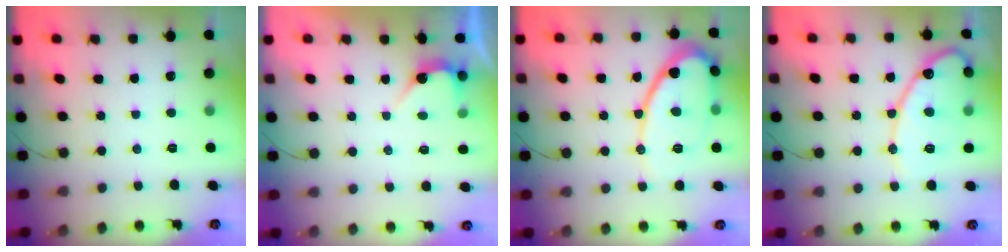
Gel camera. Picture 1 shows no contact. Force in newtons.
{"total": 4.1, "press": 4.1, "slide": 0.3}
{"total": 12.9, "press": 12.8, "slide": 1.5}
{"total": 13.8, "press": 13.8, "slide": 1.1}